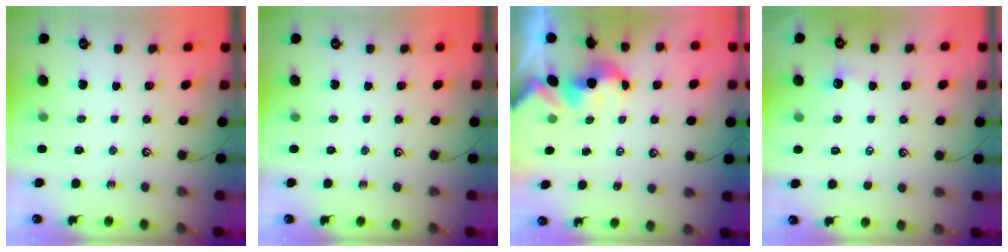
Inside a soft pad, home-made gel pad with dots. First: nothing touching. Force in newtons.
{"total": 0.0}
{"total": 1.7, "press": 1.7, "slide": 0.2}
{"total": 2.3, "press": 2.3, "slide": 0.4}